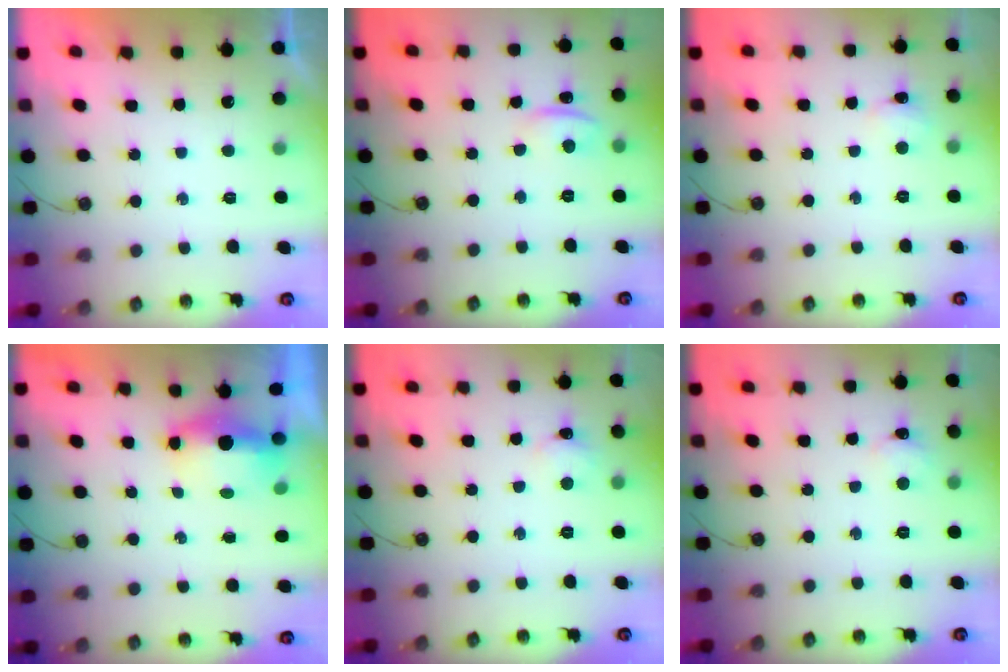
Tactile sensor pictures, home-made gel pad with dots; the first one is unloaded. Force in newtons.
{"total": 2.2, "press": 1.7, "slide": 1.5}
{"total": 1.7, "press": 1.6, "slide": 0.4}
{"total": 5.6, "press": 5.6, "slide": 0.6}
{"total": 3.4, "press": 3.3, "slide": 0.4}
{"total": 2.2, "press": 2.2, "slide": 0.3}